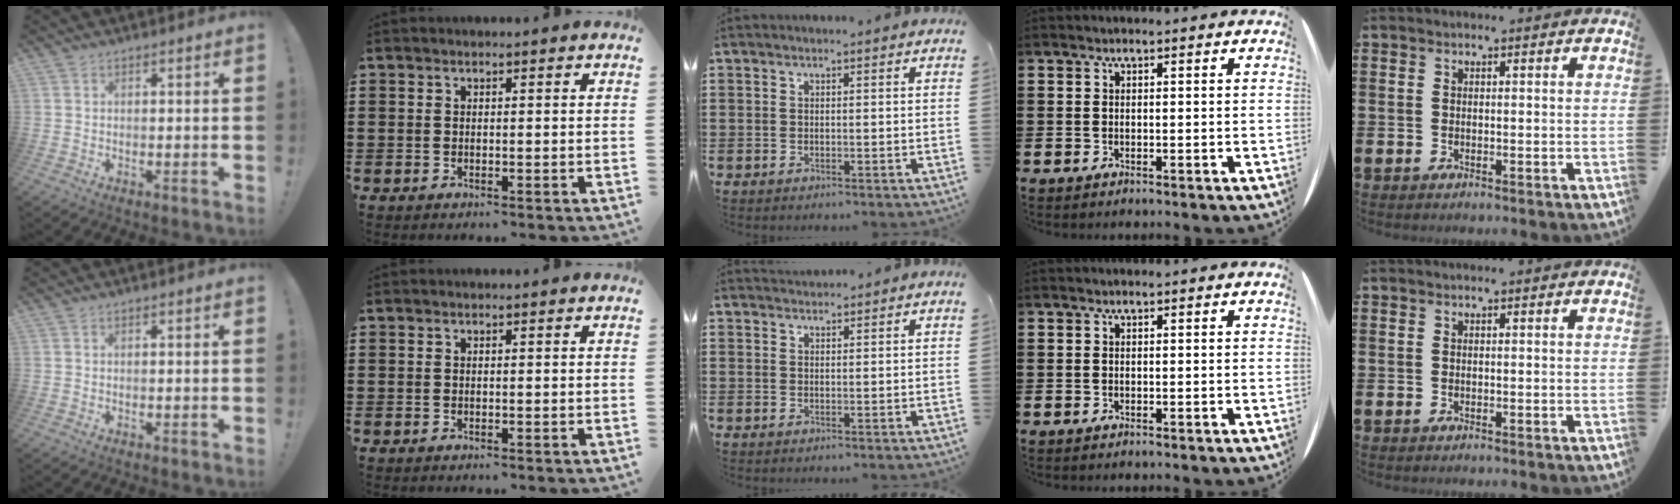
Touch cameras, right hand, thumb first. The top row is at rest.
{"middle": {"total": 1.5, "force": [1.4, 0.2, -0.2], "torque": [0.000, 0.001, 0.028]}}